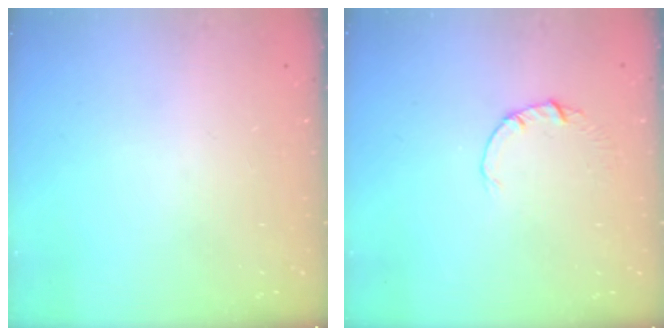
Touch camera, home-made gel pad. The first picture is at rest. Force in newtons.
{"total": 0.5, "press": 0.5, "slide": 0.1}